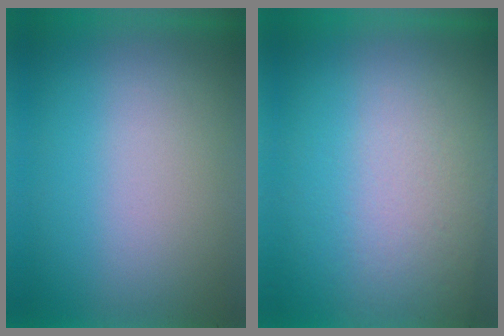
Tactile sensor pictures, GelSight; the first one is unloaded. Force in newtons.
{"total": 3.7}